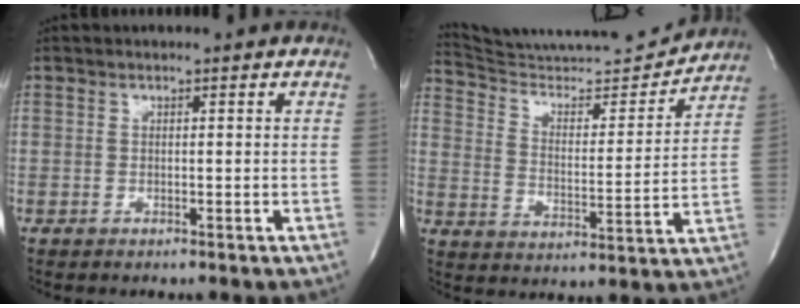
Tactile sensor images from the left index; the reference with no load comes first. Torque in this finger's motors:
{"motor_torque": [0.01, -0.14, 0.09, 0.02]}